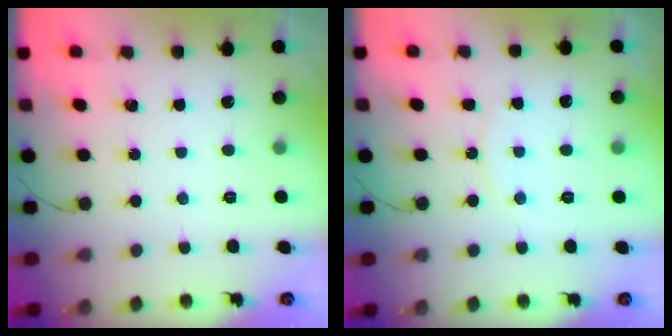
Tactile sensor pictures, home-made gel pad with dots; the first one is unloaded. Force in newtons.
{"total": 6.2, "press": 6.2, "slide": 0.5}